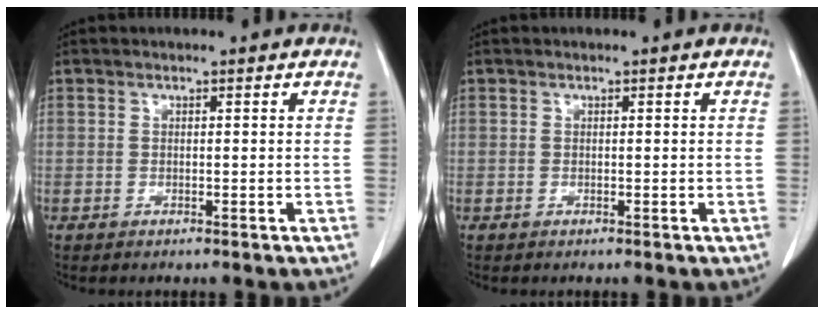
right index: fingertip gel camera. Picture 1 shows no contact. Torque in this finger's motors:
{"motor_torque": [0.00, 0.00, 0.00, 0.00]}